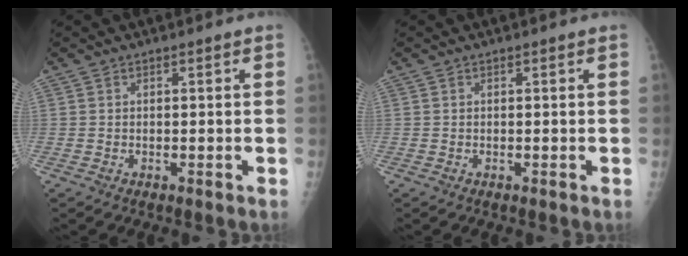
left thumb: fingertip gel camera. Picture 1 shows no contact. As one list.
[{"total": 0.0}]